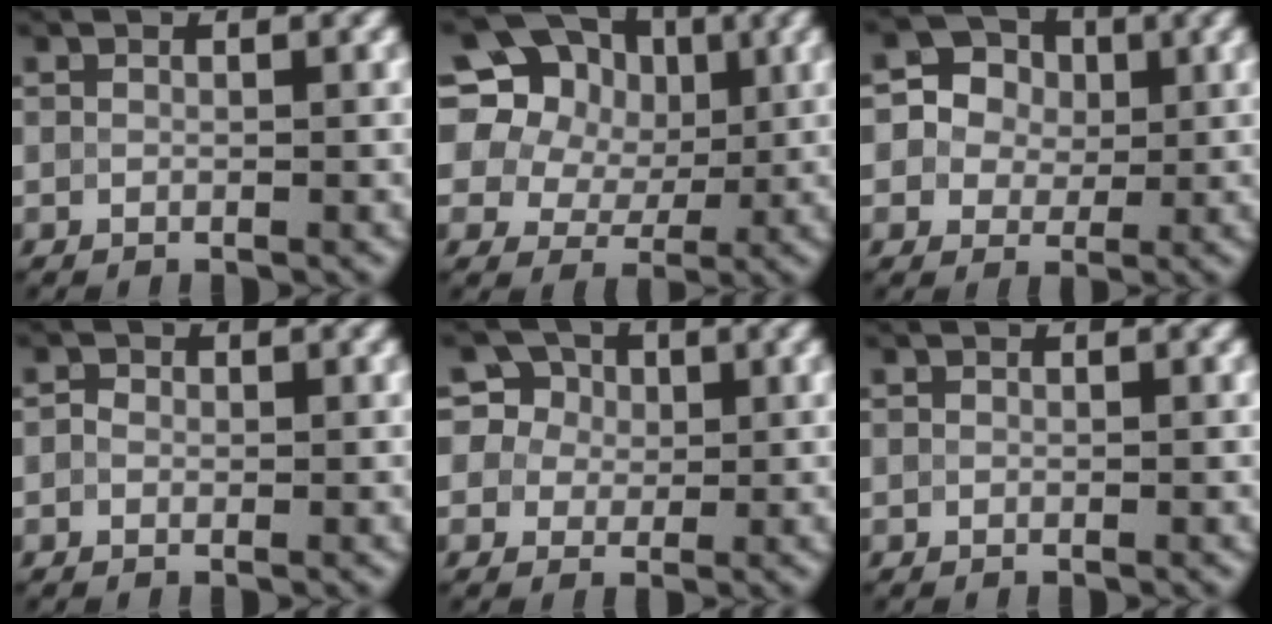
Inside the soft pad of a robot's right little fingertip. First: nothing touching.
{"total": 21.0, "force": [9.3, 16.2, 9.6], "torque": [-0.216, 0.073, 0.129]}
{"total": 5.4, "force": [1.5, 4.8, 2.0], "torque": [-0.034, 0.012, 0.017]}
{"total": 0.9, "force": [0.0, 0.8, 0.4], "torque": [-0.007, -0.001, -0.006]}
{"total": 7.2, "force": [3.4, 5.7, 2.7], "torque": [-0.046, 0.030, 0.032]}
{"total": 0.0}